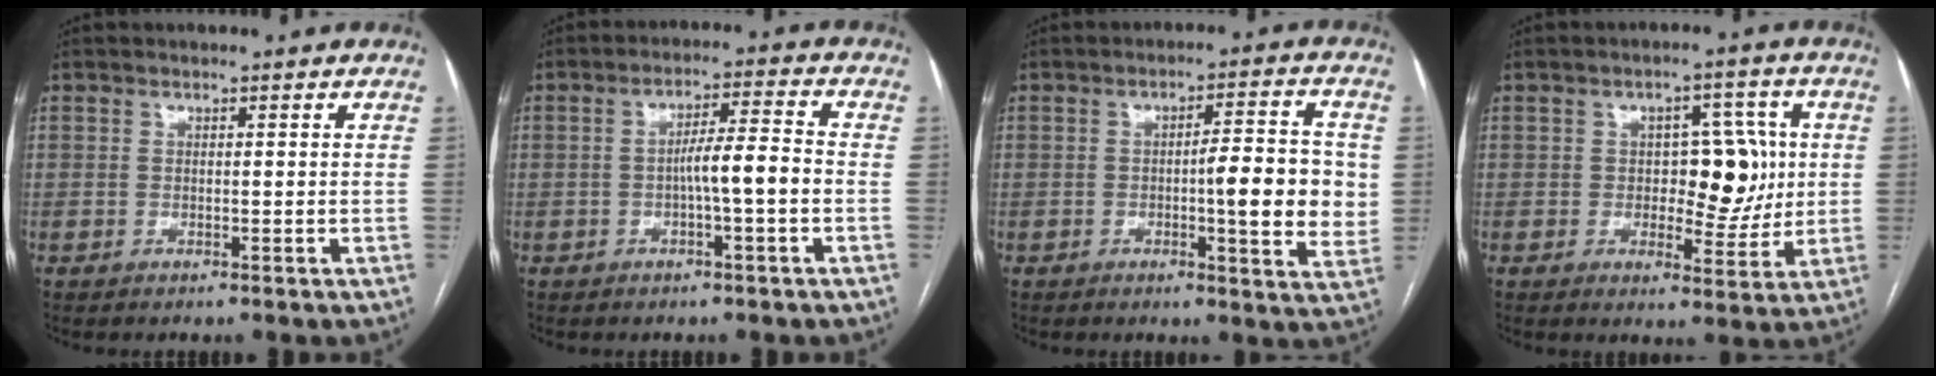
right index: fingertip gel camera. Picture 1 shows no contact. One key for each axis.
{"total": 5.9, "fx": -1.3, "fy": 0.2, "fz": 5.8, "tx": -0.100, "ty": 0.014, "tz": -0.020}
{"total": 10.3, "fx": -0.5, "fy": 1.9, "fz": 10.1, "tx": -0.126, "ty": 0.011, "tz": -0.008}
{"total": 8.8, "fx": 0.6, "fy": 4.7, "fz": 7.5, "tx": -0.094, "ty": 0.016, "tz": 0.017}